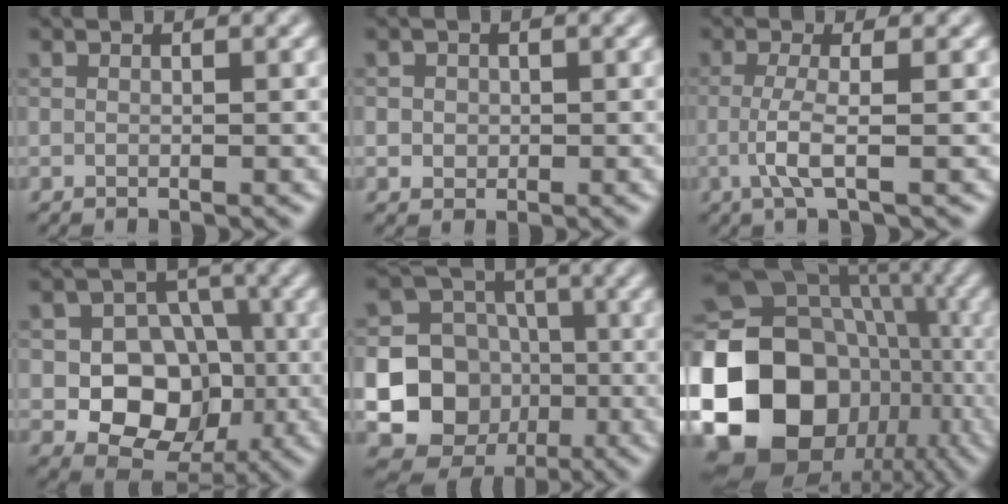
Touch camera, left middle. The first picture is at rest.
{"total": 1.3, "force": [0.1, 1.2, 0.4], "torque": [0.002, -0.002, 0.004]}
{"total": 2.9, "force": [-0.6, 0.5, 2.8], "torque": [-0.060, -0.003, -0.020]}
{"total": 8.8, "force": [-1.6, 7.2, 4.8], "torque": [-0.045, 0.000, -0.050]}
{"total": 15.0, "force": [-3.7, 14.0, 3.9], "torque": [-0.096, -0.033, -0.066]}
{"total": 21.5, "force": [-4.9, 18.0, 10.8], "torque": [-0.219, -0.020, -0.092]}